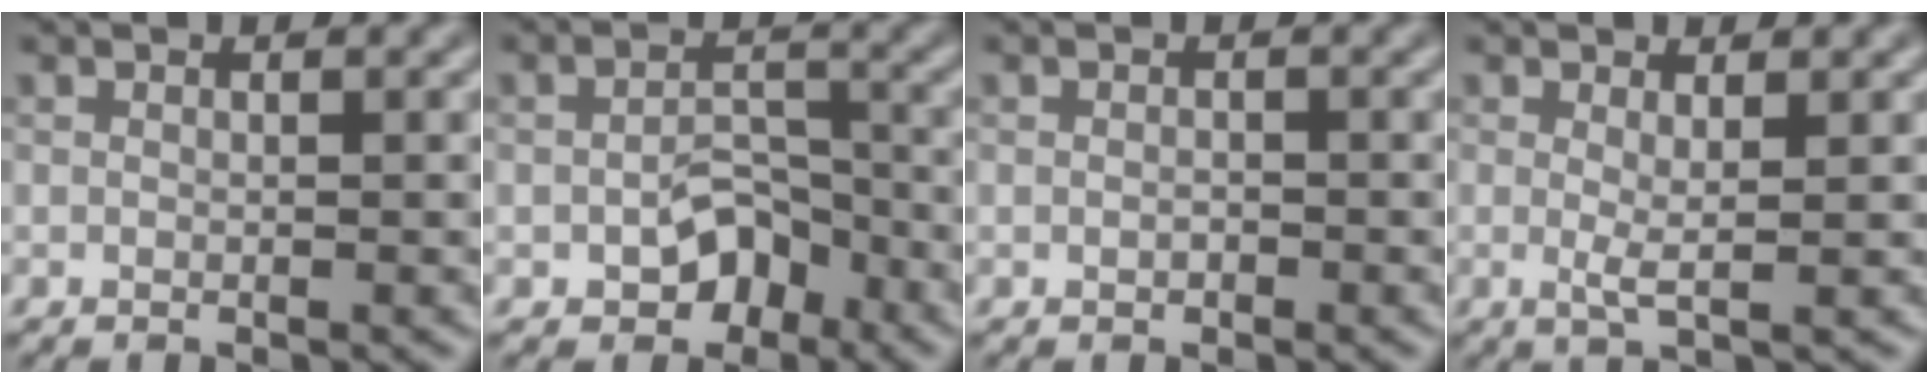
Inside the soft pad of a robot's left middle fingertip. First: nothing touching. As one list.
[{"total": 3.8, "force": [-1.9, 2.4, 2.2], "torque": [-0.029, 0.002, -0.029]}, {"total": 0.6, "force": [-0.2, 0.4, 0.4], "torque": [-0.006, 0.000, -0.003]}, {"total": 1.7, "force": [0.4, 0.3, 1.6], "torque": [-0.031, -0.005, 0.005]}]